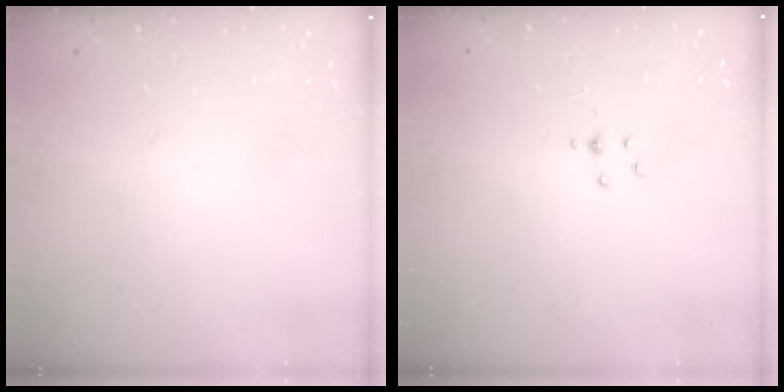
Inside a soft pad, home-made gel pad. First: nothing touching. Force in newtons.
{"total": 2.0, "press": 1.9, "slide": 0.5}